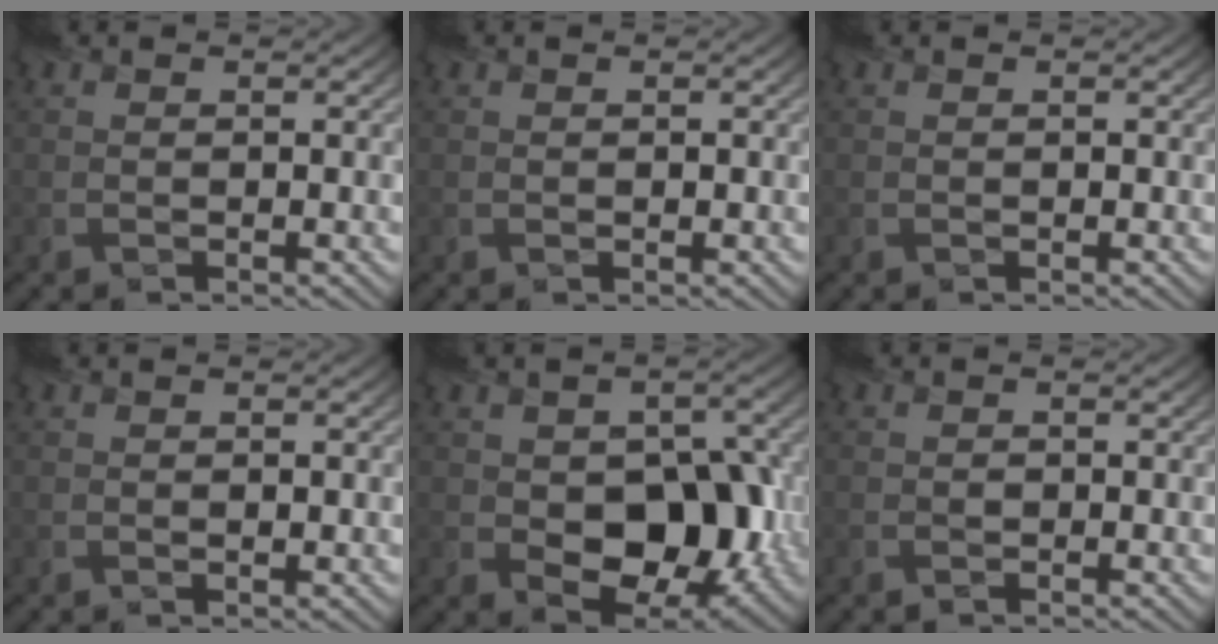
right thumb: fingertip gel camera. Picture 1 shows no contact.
{"total": 0.8, "force": [0.2, 0.6, 0.5], "torque": [-0.010, -0.001, 0.006]}
{"total": 0.5, "force": [0.2, 0.4, 0.3], "torque": [-0.005, 0.000, 0.004]}
{"total": 1.1, "force": [0.2, 0.7, 0.8], "torque": [-0.016, -0.001, 0.007]}
{"total": 11.1, "force": [-1.3, 7.3, 8.3], "torque": [-0.137, -0.021, -0.005]}
{"total": 0.6, "force": [-0.1, 0.6, 0.3], "torque": [-0.003, -0.005, -0.003]}